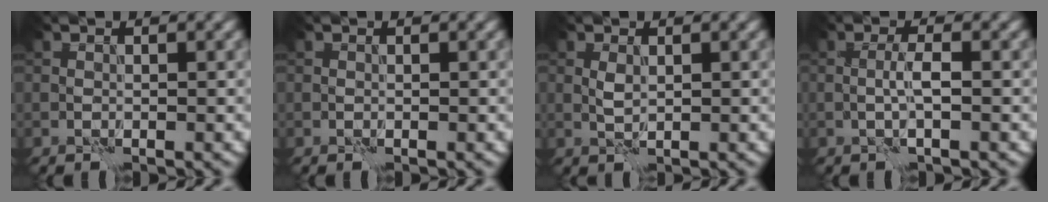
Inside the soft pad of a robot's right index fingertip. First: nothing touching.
{"total": 0.0}
{"total": 0.7, "force": [0.5, 0.1, 0.5], "torque": [-0.013, 0.000, 0.011]}
{"total": 1.3, "force": [-0.1, -0.2, 1.3], "torque": [-0.025, 0.005, -0.003]}